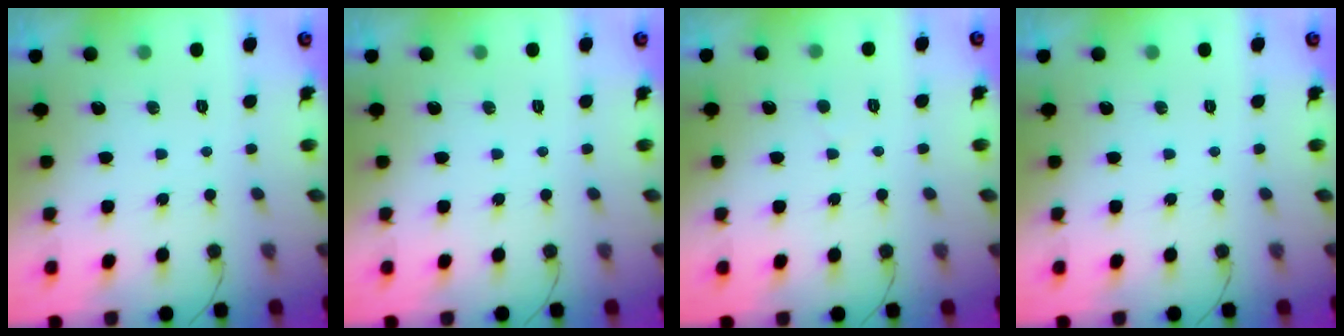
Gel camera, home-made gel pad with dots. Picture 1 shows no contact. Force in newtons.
{"total": 0.0}
{"total": 1.8, "press": 1.8, "slide": 0.2}
{"total": 0.0}